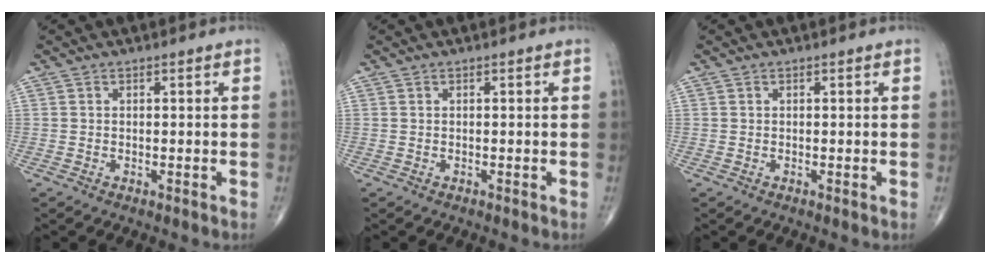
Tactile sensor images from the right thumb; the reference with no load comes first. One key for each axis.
{"total": 0.0}
{"total": 0.0}